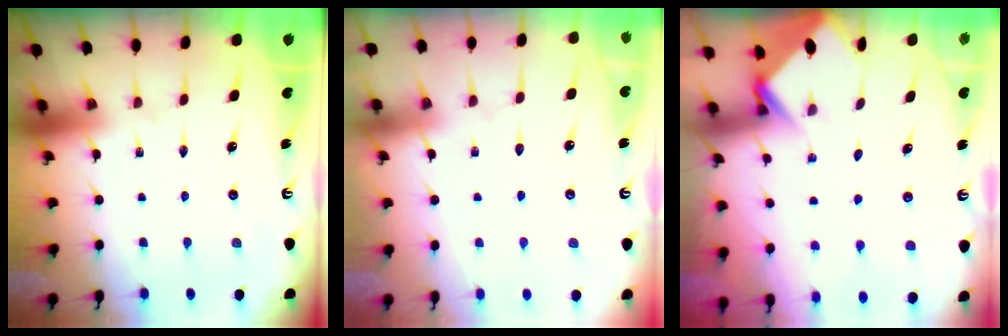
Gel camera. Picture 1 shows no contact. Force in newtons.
{"total": 3.5, "press": 3.4, "slide": 0.5}
{"total": 3.9, "press": 3.9, "slide": 0.3}